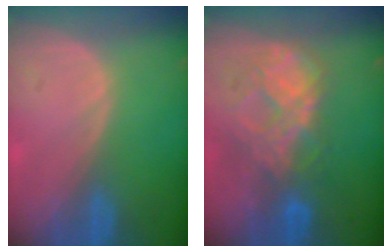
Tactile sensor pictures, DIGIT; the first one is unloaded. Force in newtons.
{"total": 8.7, "press": 7.5, "slide": 4.3}